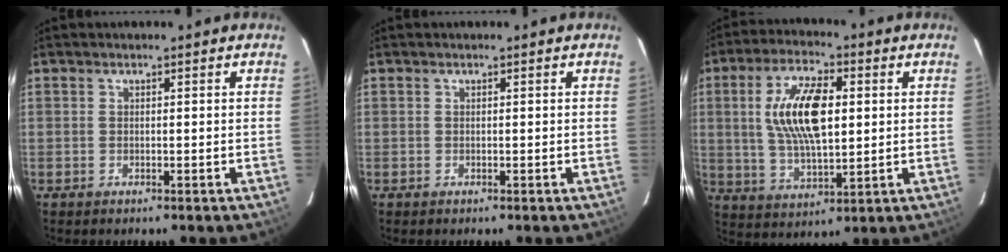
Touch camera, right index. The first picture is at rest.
{"total": 0.0}
{"total": 13.7, "force": [2.3, 5.8, 12.2], "torque": [-0.235, 0.009, 0.047]}